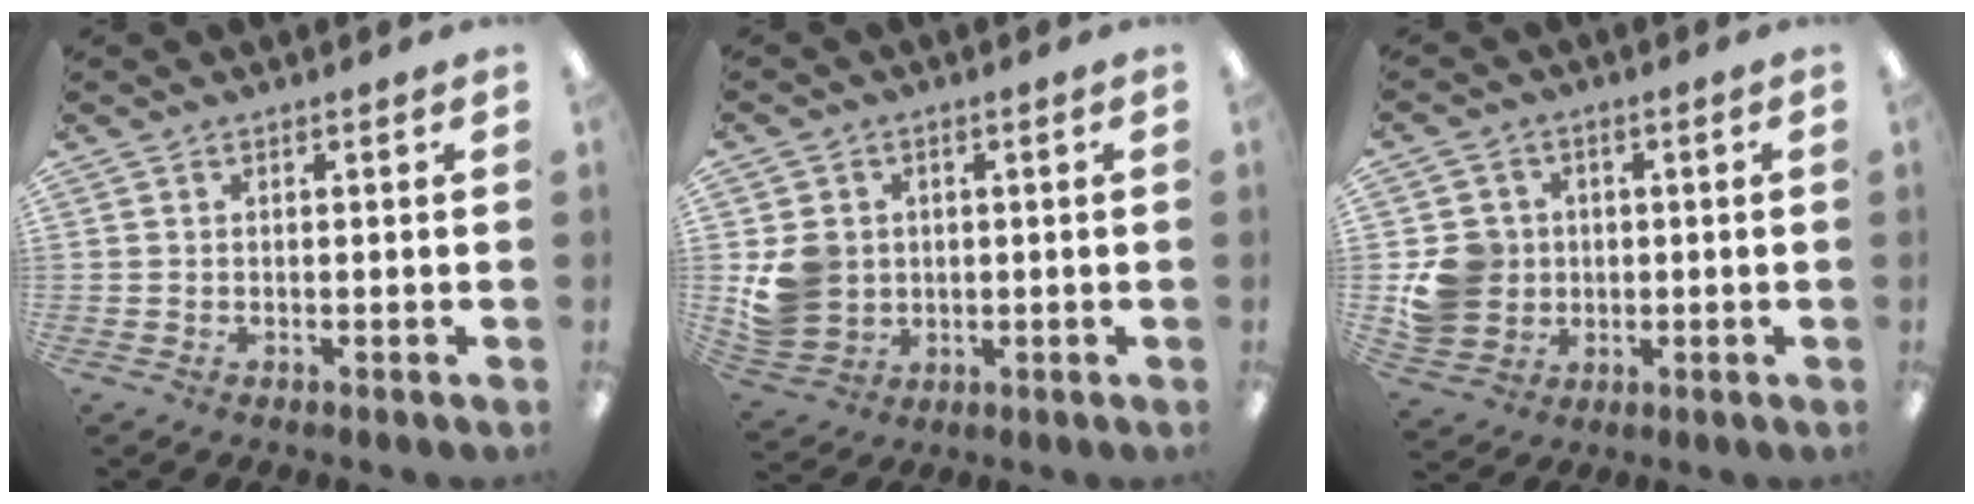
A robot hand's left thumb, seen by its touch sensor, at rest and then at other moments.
{"total": 8.4, "force": [0.7, 7.7, 3.2], "torque": [-0.061, 0.010, 0.021]}
{"total": 9.5, "force": [0.2, 9.1, 2.8], "torque": [-0.067, 0.010, 0.012]}